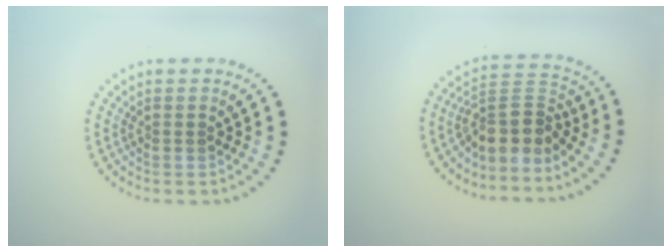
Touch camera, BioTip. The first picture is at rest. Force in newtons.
{"total": 3.8, "press": 2.9, "slide": 2.5}